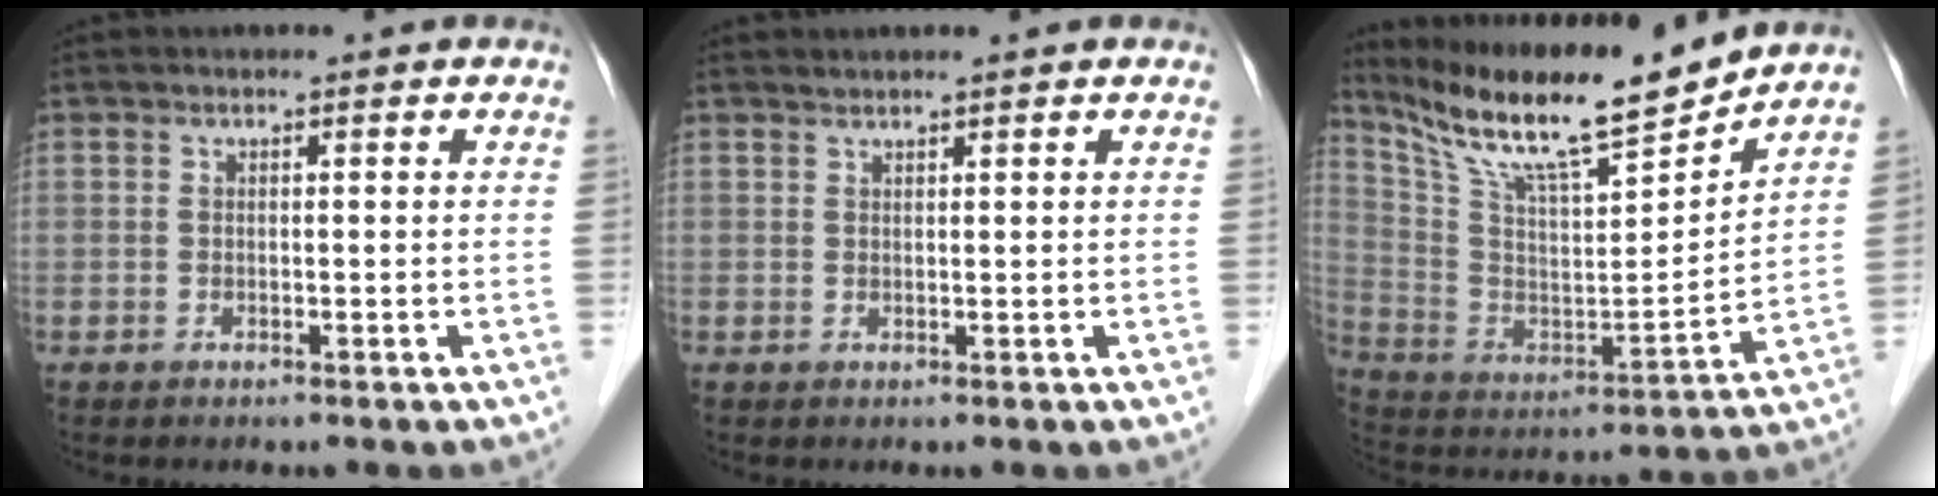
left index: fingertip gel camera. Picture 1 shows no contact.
{"total": 1.0, "force": [1.0, -0.2, 0.2], "torque": [-0.008, 0.009, 0.023]}
{"total": 17.8, "force": [15.5, 0.8, 8.9], "torque": [-0.171, -0.010, 0.277]}